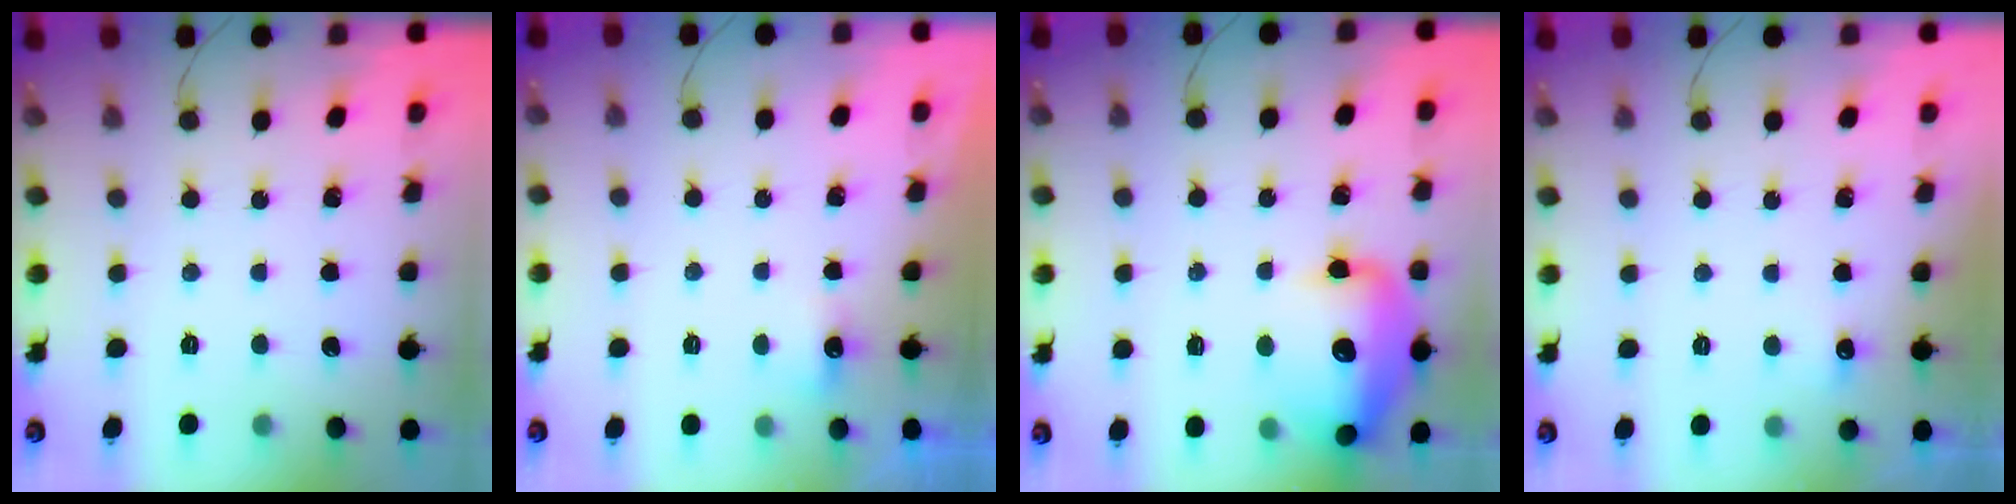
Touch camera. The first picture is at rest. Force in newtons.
{"total": 10.5, "press": 3.4, "slide": 9.9}
{"total": 16.7, "press": 16.3, "slide": 3.3}
{"total": 3.8, "press": 3.6, "slide": 1.2}